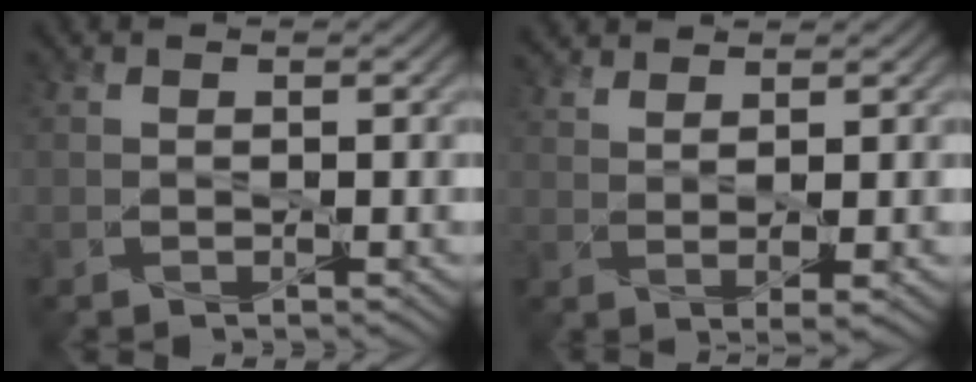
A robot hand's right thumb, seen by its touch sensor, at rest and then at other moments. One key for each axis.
{"total": 3.7, "fx": 2.2, "fy": 0.6, "fz": 2.9, "tx": -0.060, "ty": 0.001, "tz": 0.047}